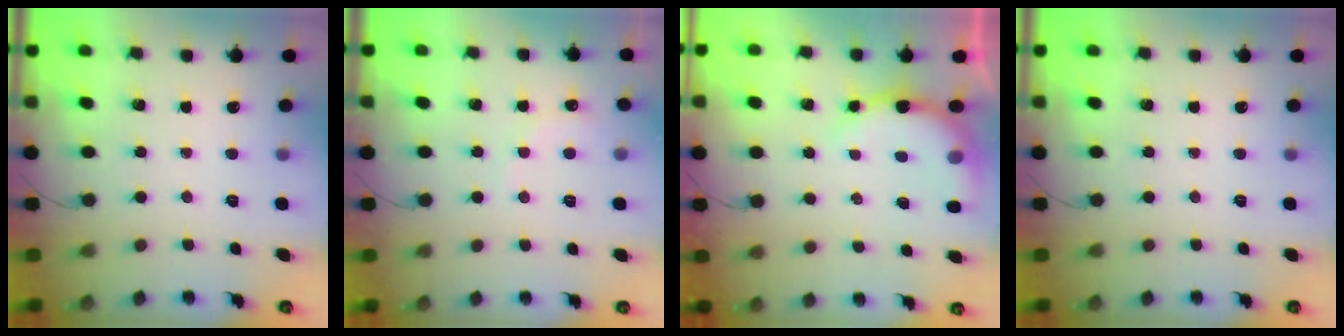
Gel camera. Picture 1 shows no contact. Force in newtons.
{"total": 6.8, "press": 6.7, "slide": 1.2}
{"total": 8.6, "press": 8.4, "slide": 1.9}
{"total": 0.0}